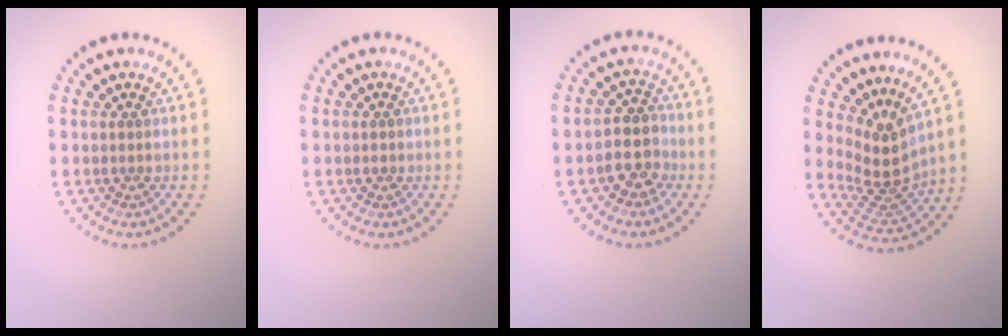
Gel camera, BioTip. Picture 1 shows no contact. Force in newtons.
{"total": 0.7, "press": 0.7, "slide": 0.1}
{"total": 3.1, "press": 2.8, "slide": 1.3}
{"total": 3.9, "press": 2.8, "slide": 2.7}